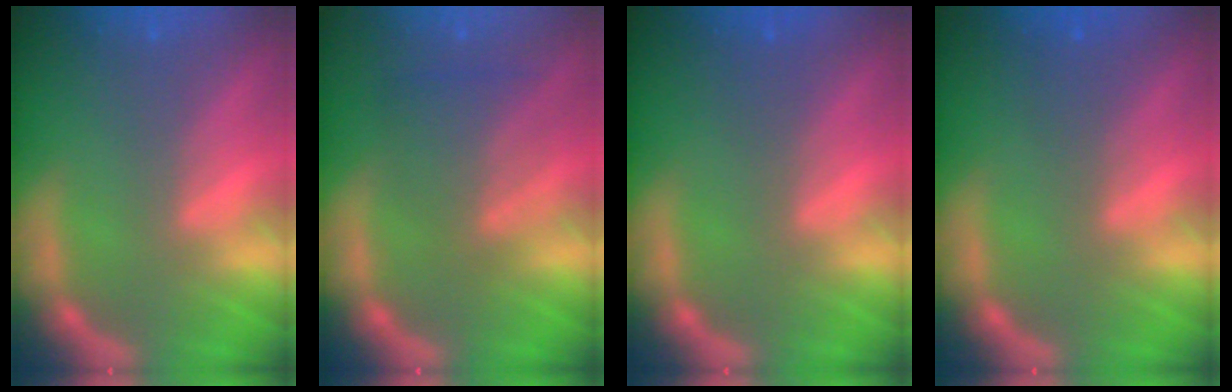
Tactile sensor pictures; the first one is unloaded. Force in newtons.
{"total": 4.5}
{"total": 1.0}
{"total": 1.5}